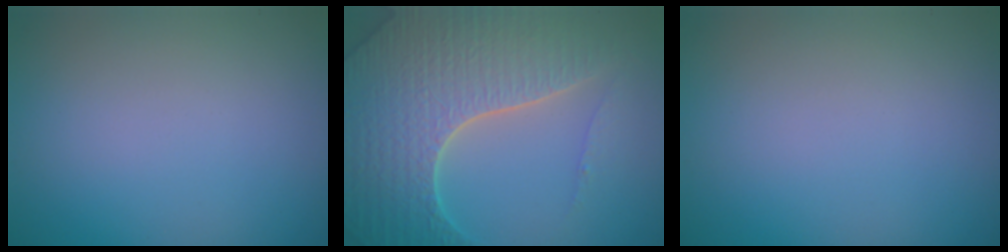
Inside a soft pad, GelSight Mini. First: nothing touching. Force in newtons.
{"total": 7.0, "press": 6.8, "slide": 1.9}
{"total": 0.0}